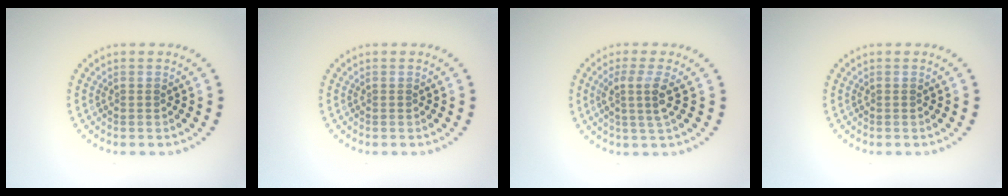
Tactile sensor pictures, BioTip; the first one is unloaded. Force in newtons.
{"total": 0.0}
{"total": 2.5, "press": 1.9, "slide": 1.7}
{"total": 0.0}